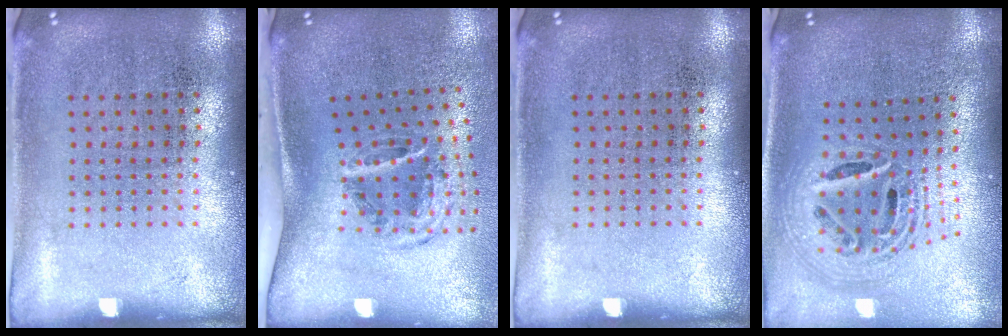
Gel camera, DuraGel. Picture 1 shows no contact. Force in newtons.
{"total": 2.2, "press": 1.2, "slide": 1.8}
{"total": 0.0}
{"total": 2.4, "press": 1.8, "slide": 1.6}